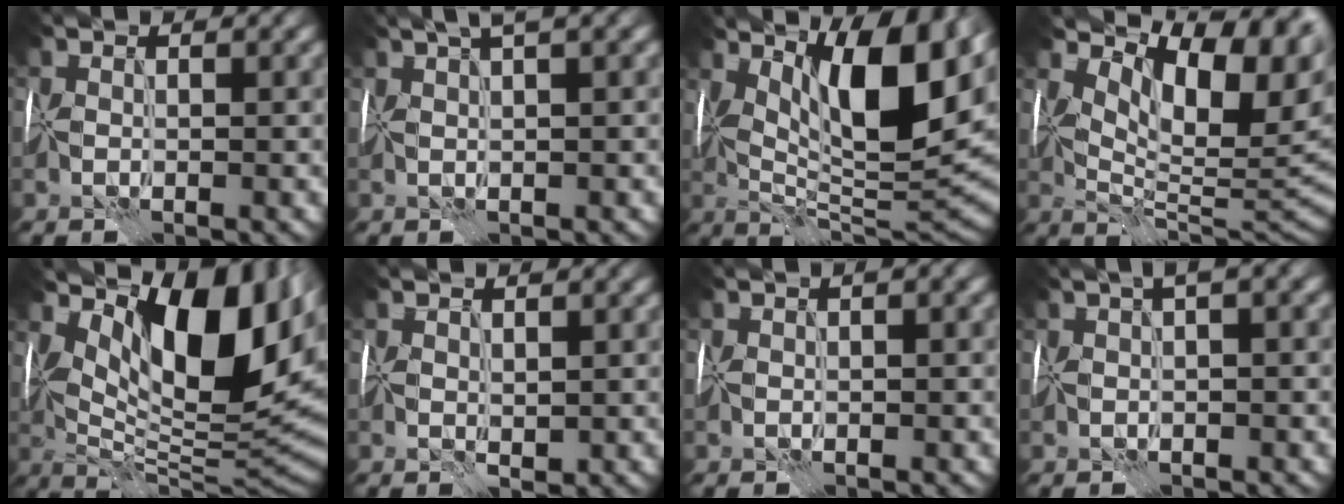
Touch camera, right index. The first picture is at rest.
{"total": 2.9, "force": [1.8, -0.1, 2.4], "torque": [-0.040, 0.012, 0.029]}
{"total": 13.3, "force": [4.1, 4.3, 11.9], "torque": [-0.175, -0.002, 0.064]}
{"total": 11.7, "force": [4.1, 5.8, 9.3], "torque": [-0.114, -0.006, 0.068]}
{"total": 14.9, "force": [4.6, 6.5, 12.7], "torque": [-0.185, 0.000, 0.079]}
{"total": 0.7, "force": [0.4, 0.0, 0.5], "torque": [-0.011, -0.003, 0.007]}
{"total": 1.1, "force": [0.2, 0.2, 1.1], "torque": [-0.017, 0.006, 0.003]}
{"total": 2.3, "force": [0.7, 0.3, 2.2], "torque": [-0.039, 0.011, 0.010]}